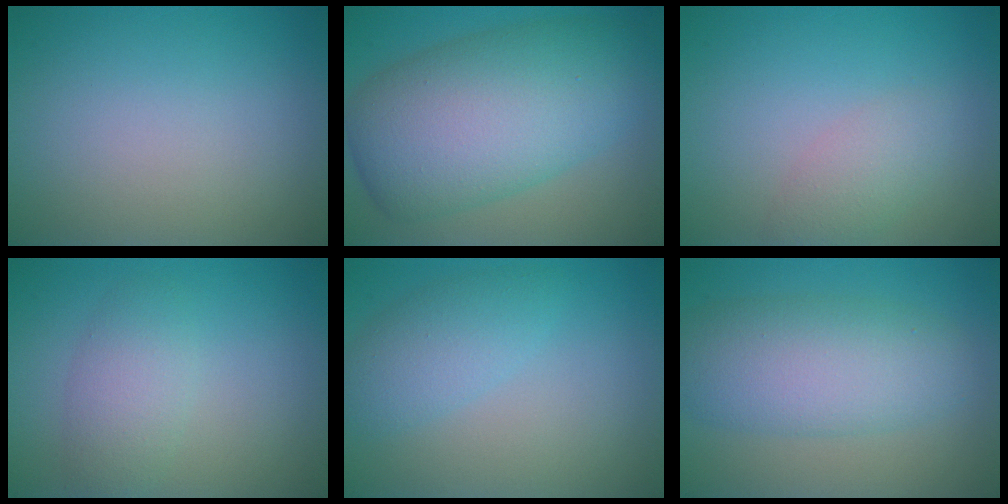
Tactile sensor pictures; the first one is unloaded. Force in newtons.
{"total": 11.6, "press": 11.6, "slide": 0.3}
{"total": 2.1, "press": 2.1, "slide": 0.1}
{"total": 3.0, "press": 3.0, "slide": 0.1}
{"total": 3.1, "press": 3.1, "slide": 0.2}
{"total": 6.6, "press": 6.6, "slide": 0.2}